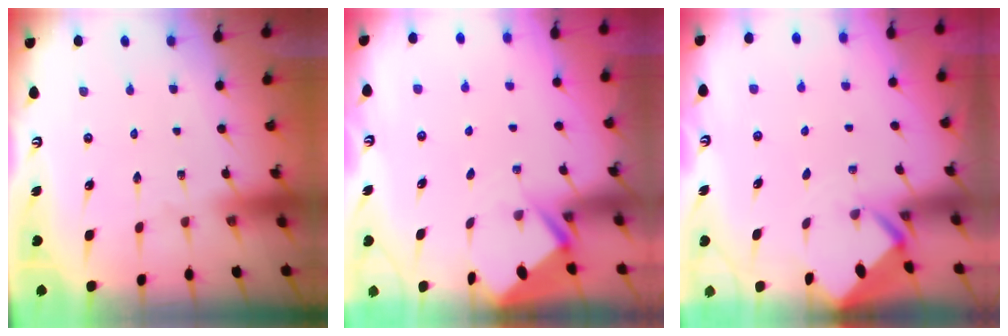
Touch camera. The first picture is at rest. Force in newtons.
{"total": 2.9, "press": 2.9, "slide": 0.4}
{"total": 2.2, "press": 2.2, "slide": 0.2}